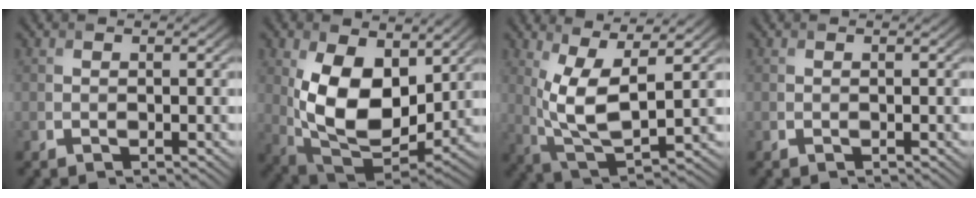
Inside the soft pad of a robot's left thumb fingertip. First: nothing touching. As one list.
[{"total": 12.8, "force": [2.8, 7.7, 9.8], "torque": [-0.195, -0.012, 0.058]}, {"total": 10.0, "force": [3.1, 3.9, 8.6], "torque": [-0.189, -0.001, 0.065]}, {"total": 0.0}]